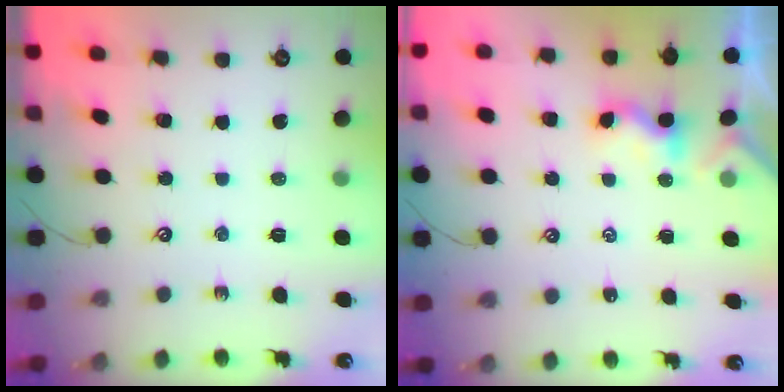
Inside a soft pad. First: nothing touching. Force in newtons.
{"total": 1.4, "press": 1.3, "slide": 0.4}